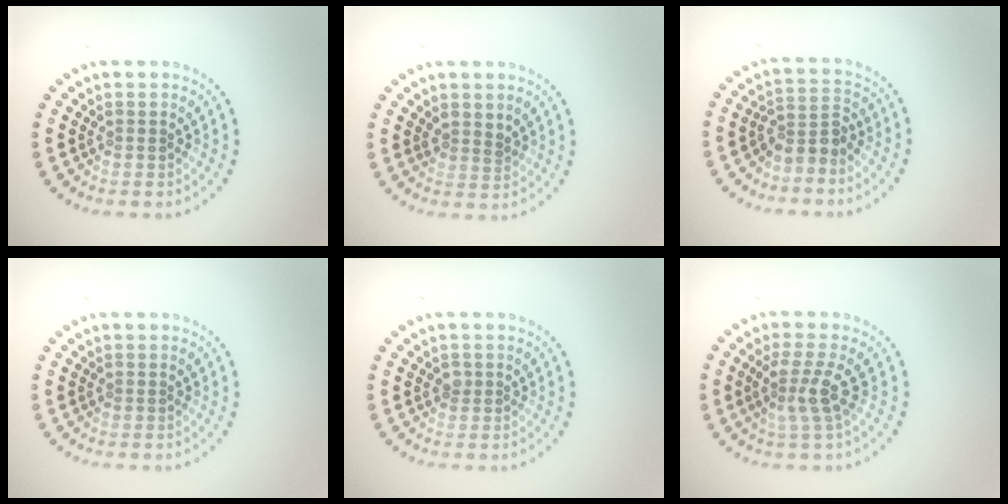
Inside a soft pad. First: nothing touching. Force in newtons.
{"total": 1.2, "press": 1.0, "slide": 0.7}
{"total": 2.5, "press": 1.9, "slide": 1.7}
{"total": 0.0}
{"total": 0.8, "press": 0.6, "slide": 0.5}
{"total": 2.7, "press": 2.0, "slide": 1.8}